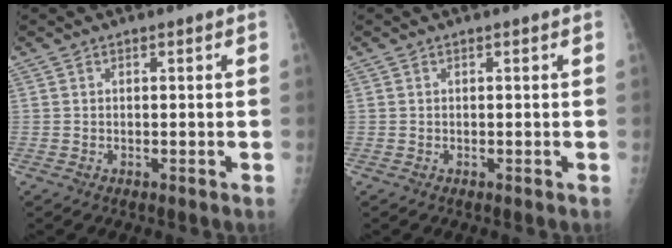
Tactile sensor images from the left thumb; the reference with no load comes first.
{"total": 0.0}